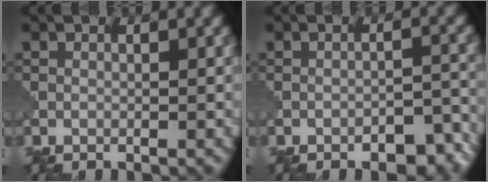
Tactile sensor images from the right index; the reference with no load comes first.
{"total": 3.6, "force": [-2.8, 1.3, 1.9], "torque": [-0.028, 0.008, -0.034]}